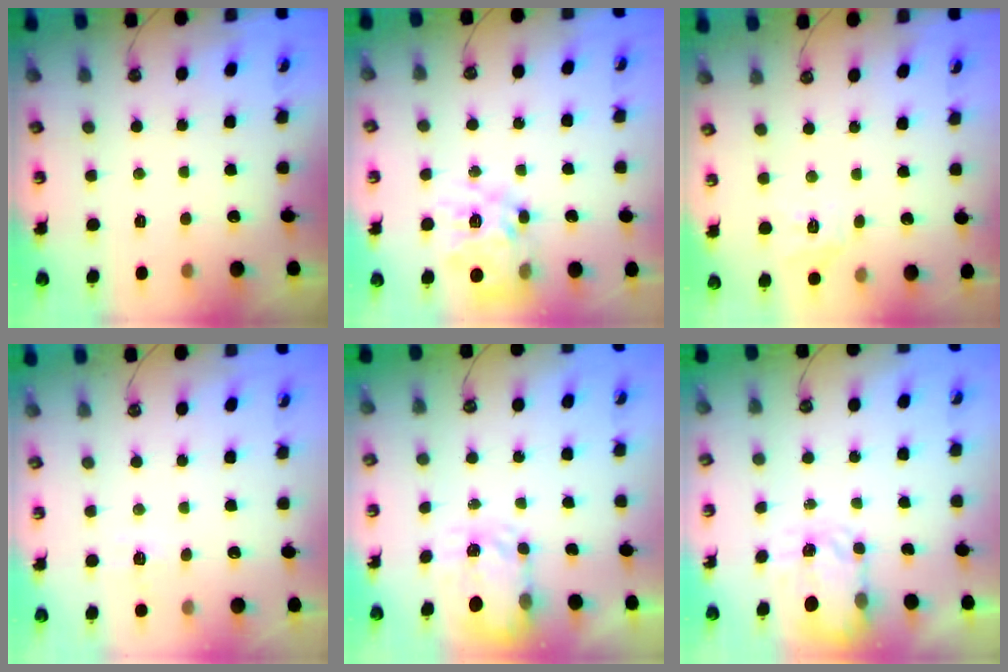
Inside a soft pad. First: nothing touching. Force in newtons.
{"total": 15.5, "press": 15.4, "slide": 1.3}
{"total": 8.4, "press": 8.3, "slide": 0.9}
{"total": 5.4, "press": 5.3, "slide": 0.7}
{"total": 4.0, "press": 4.0, "slide": 0.5}
{"total": 3.5, "press": 3.5, "slide": 0.5}